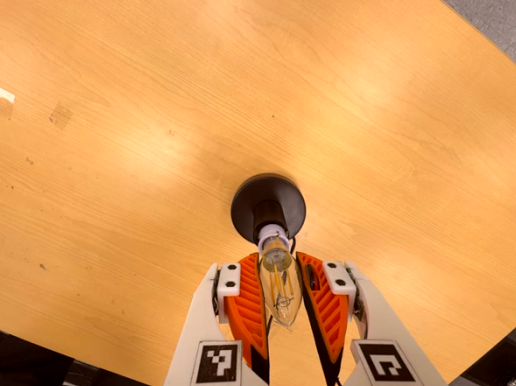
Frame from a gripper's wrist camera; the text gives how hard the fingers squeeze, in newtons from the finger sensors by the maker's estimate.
{"total": 11.3, "left": 10.7, "right": 11.8}